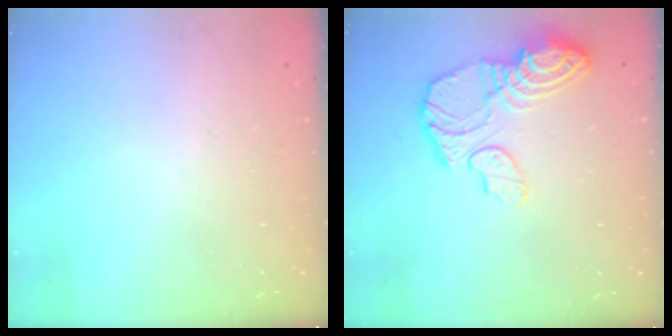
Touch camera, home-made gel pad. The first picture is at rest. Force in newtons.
{"total": 14.6, "press": 14.5, "slide": 1.5}